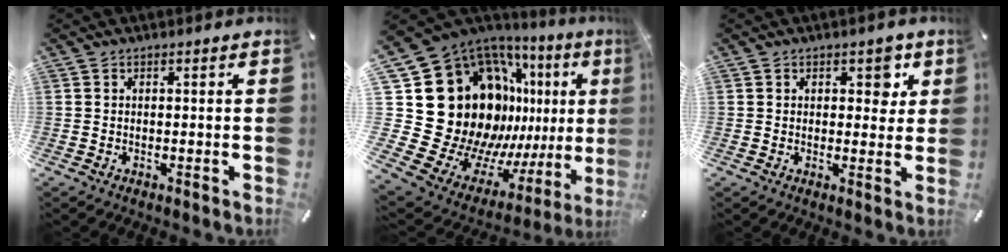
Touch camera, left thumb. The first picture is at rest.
{"total": 31.4, "force": [6.4, 23.4, 20.0], "torque": [-0.329, -0.124, 0.200]}
{"total": 5.0, "force": [2.1, 3.4, 3.0], "torque": [-0.019, -0.007, 0.026]}